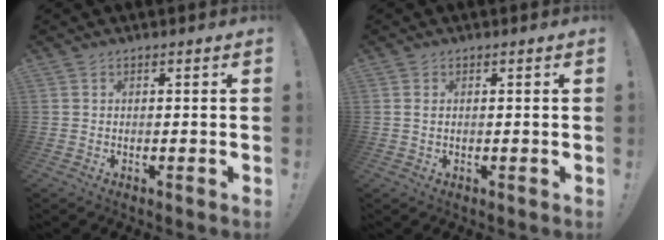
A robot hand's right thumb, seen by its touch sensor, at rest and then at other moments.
{"total": 1.1, "force": [0.3, 0.4, 1.0], "torque": [-0.014, 0.000, 0.004]}